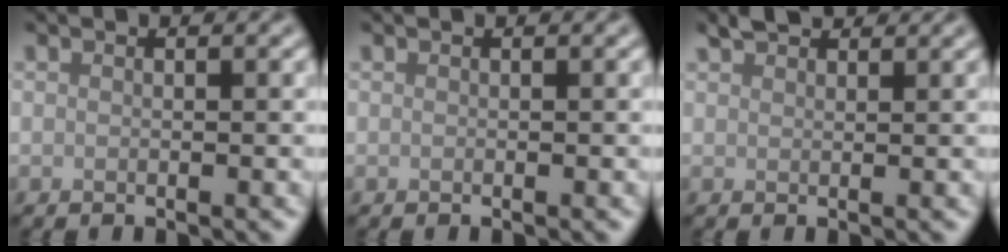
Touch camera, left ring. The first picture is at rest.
{"total": 0.0}
{"total": 2.1, "force": [2.0, 0.5, 0.6], "torque": [-0.011, 0.004, 0.039]}